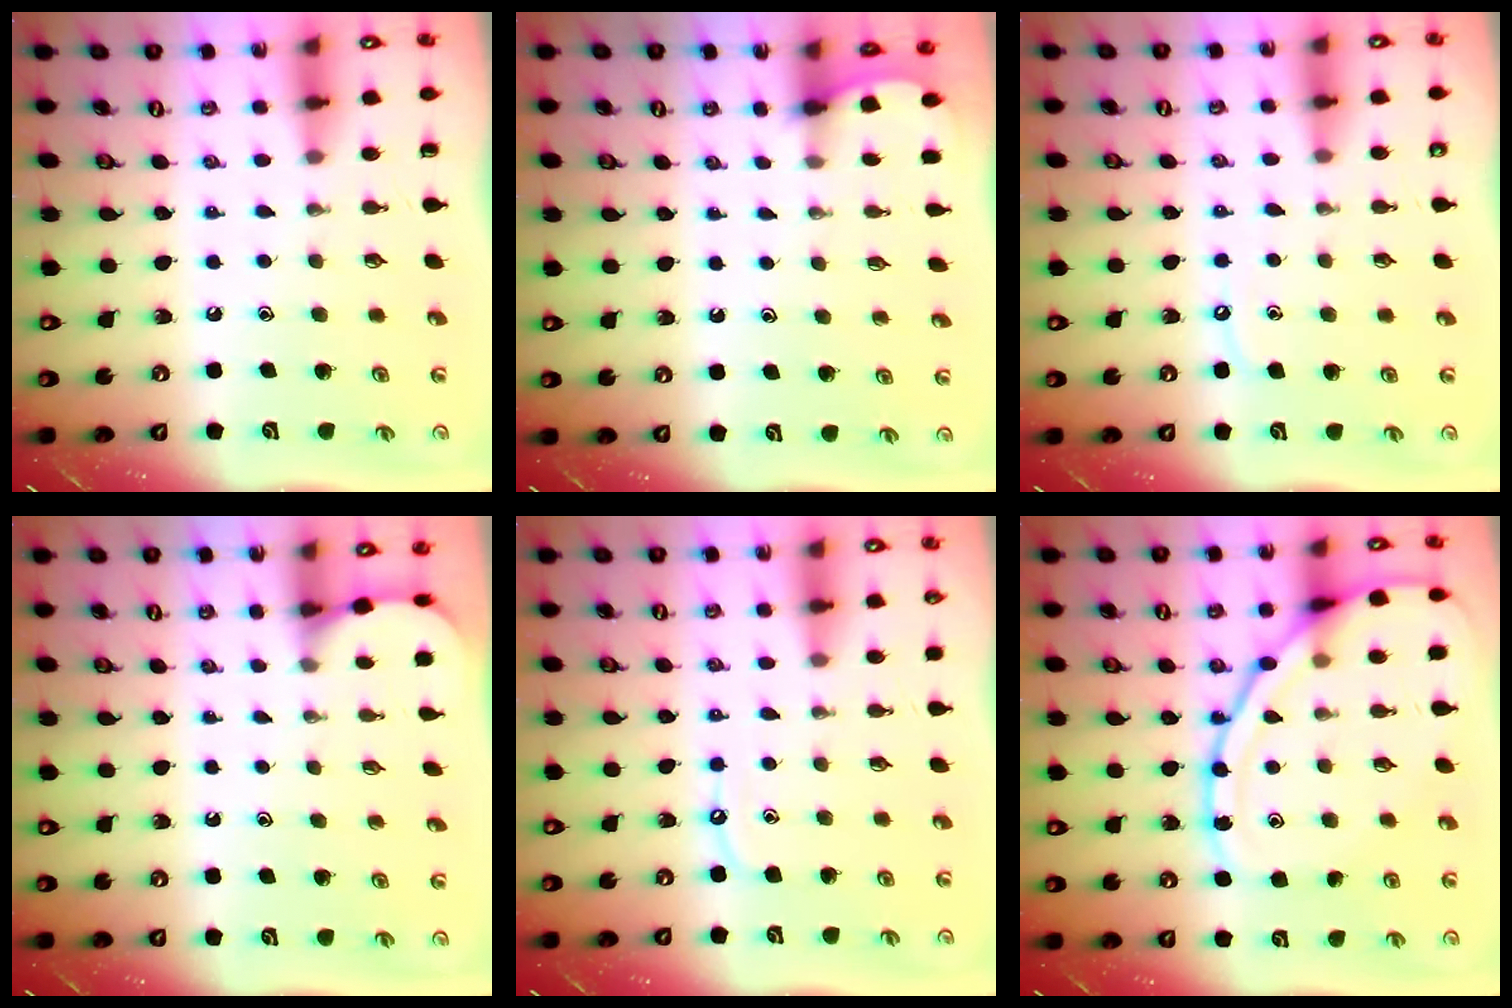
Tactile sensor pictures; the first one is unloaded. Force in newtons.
{"total": 1.9, "press": 1.9, "slide": 0.2}
{"total": 4.6, "press": 4.6, "slide": 0.6}
{"total": 1.8, "press": 1.8, "slide": 0.1}
{"total": 5.4, "press": 5.4, "slide": 0.6}
{"total": 16.2, "press": 16.2, "slide": 1.4}